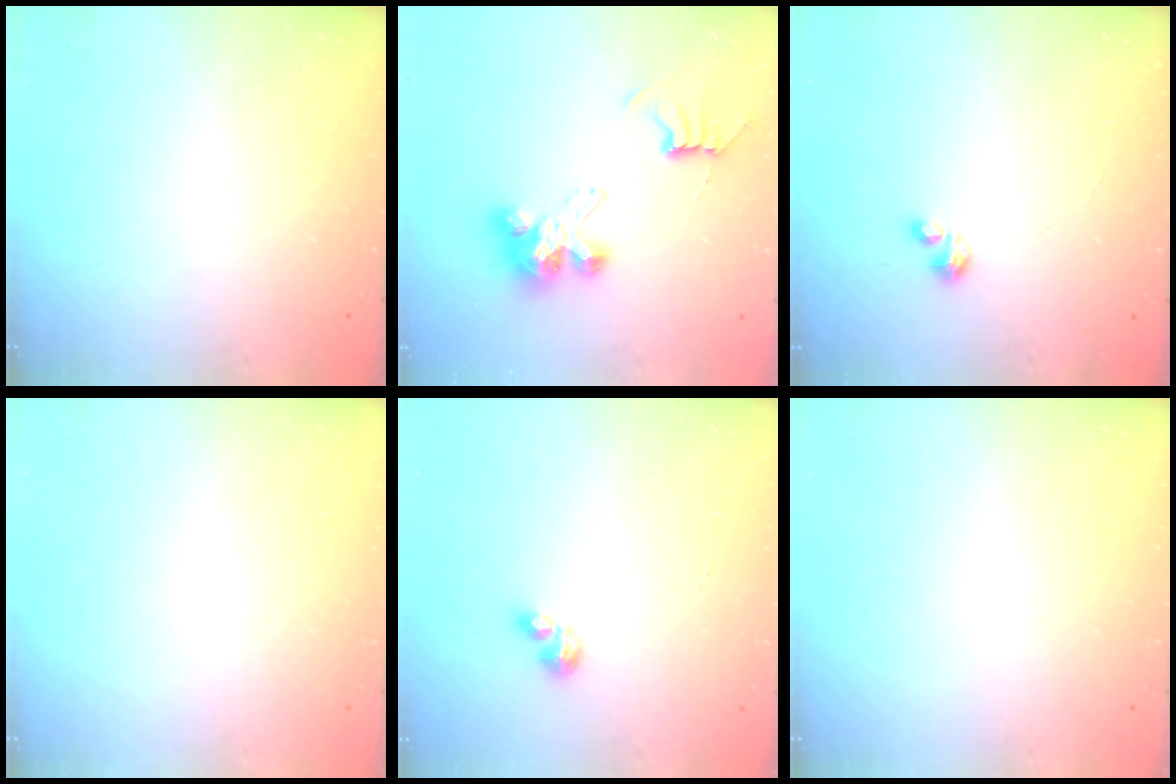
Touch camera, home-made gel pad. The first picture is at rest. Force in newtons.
{"total": 8.1, "press": 8.1, "slide": 0.4}
{"total": 0.7, "press": 0.6, "slide": 0.2}
{"total": 0.0}
{"total": 3.4, "press": 3.4, "slide": 0.3}
{"total": 0.0}